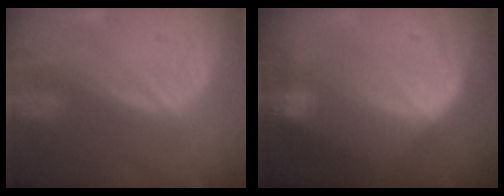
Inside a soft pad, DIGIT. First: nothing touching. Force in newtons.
{"total": 7.3, "press": 6.7, "slide": 2.9}